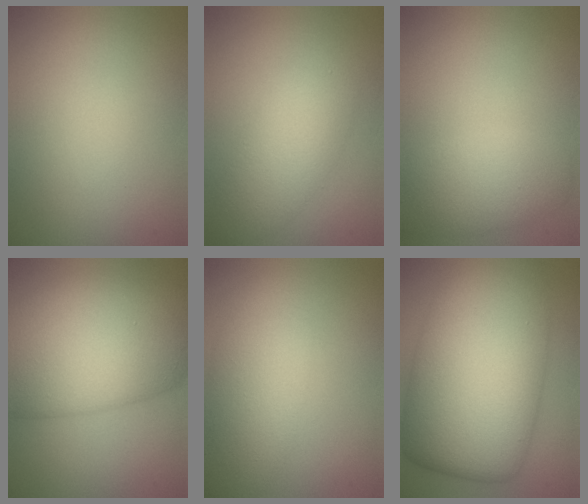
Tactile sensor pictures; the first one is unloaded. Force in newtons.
{"total": 4.1, "press": 4.1, "slide": 0.1}
{"total": 3.9, "press": 3.9, "slide": 0.3}
{"total": 12.2, "press": 12.2, "slide": 0.3}
{"total": 5.4, "press": 5.4, "slide": 0.3}
{"total": 15.7, "press": 15.7, "slide": 0.2}